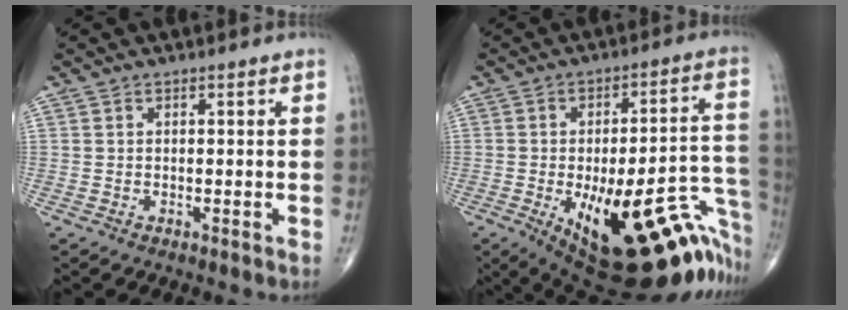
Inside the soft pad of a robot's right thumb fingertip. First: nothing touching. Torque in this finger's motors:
{"motor_torque": [2.86, 2.16, 1.80, -0.98, 0.50]}